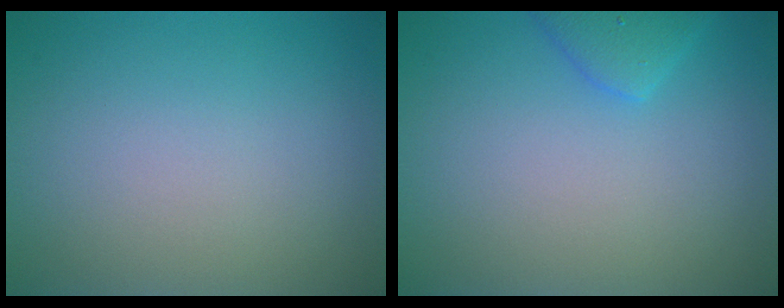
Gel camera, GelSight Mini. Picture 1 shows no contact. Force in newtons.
{"total": 2.1, "press": 2.1, "slide": 0.1}